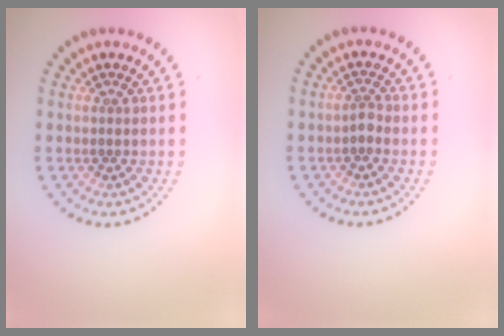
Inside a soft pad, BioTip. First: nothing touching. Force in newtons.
{"total": 0.9, "press": 0.7, "slide": 0.7}